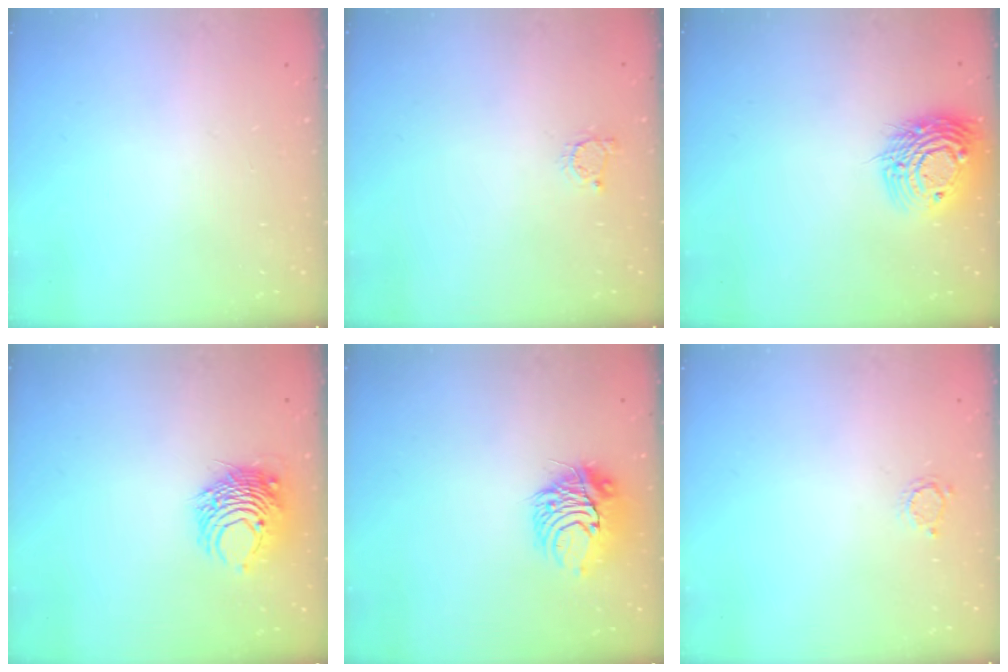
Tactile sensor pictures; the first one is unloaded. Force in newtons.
{"total": 2.2, "press": 2.2, "slide": 0.4}
{"total": 15.0, "press": 15.0, "slide": 1.2}
{"total": 8.1, "press": 8.1, "slide": 0.6}
{"total": 10.0, "press": 9.9, "slide": 0.9}
{"total": 2.6, "press": 2.6, "slide": 0.4}